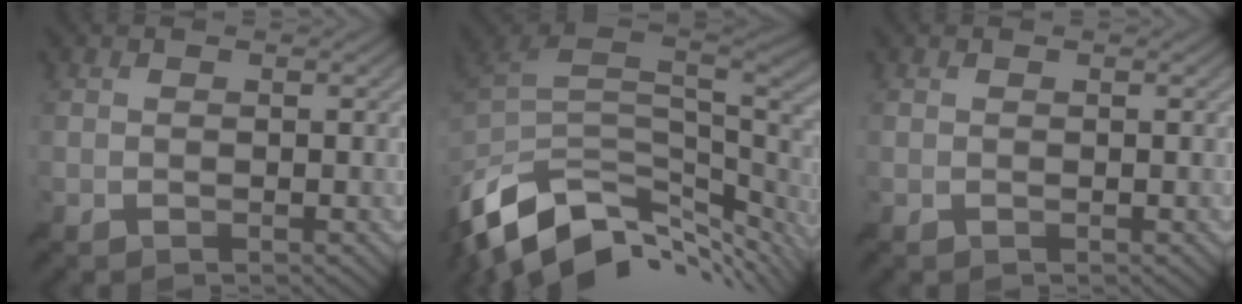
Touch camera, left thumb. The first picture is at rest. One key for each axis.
{"total": 12.6, "fx": -6.2, "fy": 7.2, "fz": 8.3, "tx": -0.189, "ty": -0.026, "tz": -0.098}
{"total": 0.0}